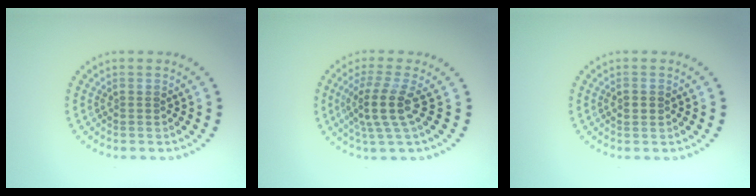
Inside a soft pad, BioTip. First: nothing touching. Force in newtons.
{"total": 3.5, "press": 2.7, "slide": 2.3}
{"total": 1.5, "press": 1.5, "slide": 0.1}